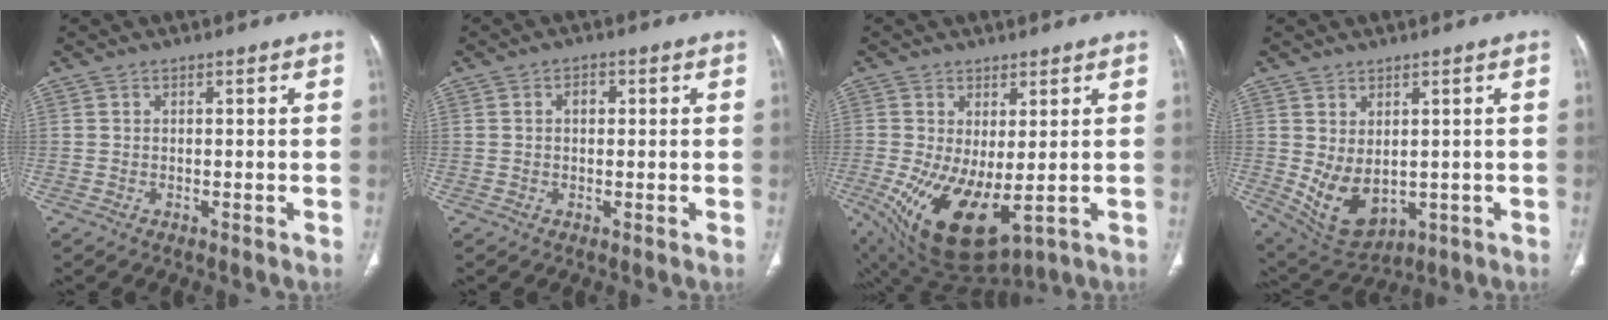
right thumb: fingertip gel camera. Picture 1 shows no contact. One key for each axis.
{"total": 2.0, "fx": 0.3, "fy": 1.4, "fz": 1.4, "tx": -0.019, "ty": 0.009, "tz": 0.004}
{"total": 13.4, "fx": -2.4, "fy": 6.0, "fz": 11.7, "tx": -0.218, "ty": -0.024, "tz": -0.012}
{"total": 9.3, "fx": -0.4, "fy": 5.9, "fz": 7.1, "tx": -0.112, "ty": -0.009, "tz": 0.024}